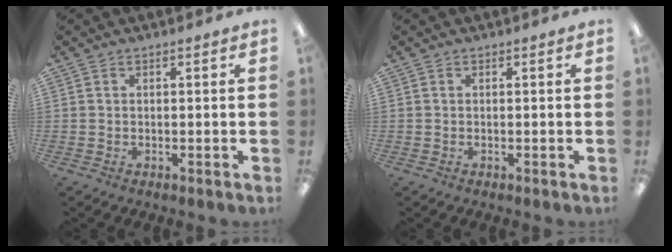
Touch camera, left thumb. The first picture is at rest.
{"total": 0.0}